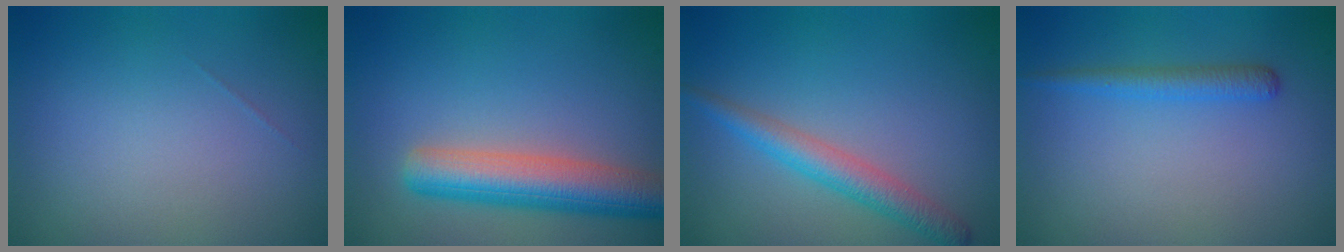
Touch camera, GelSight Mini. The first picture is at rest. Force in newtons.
{"total": 6.2, "press": 6.1, "slide": 0.4}
{"total": 3.0, "press": 3.0, "slide": 0.1}
{"total": 1.7, "press": 1.7, "slide": 0.1}